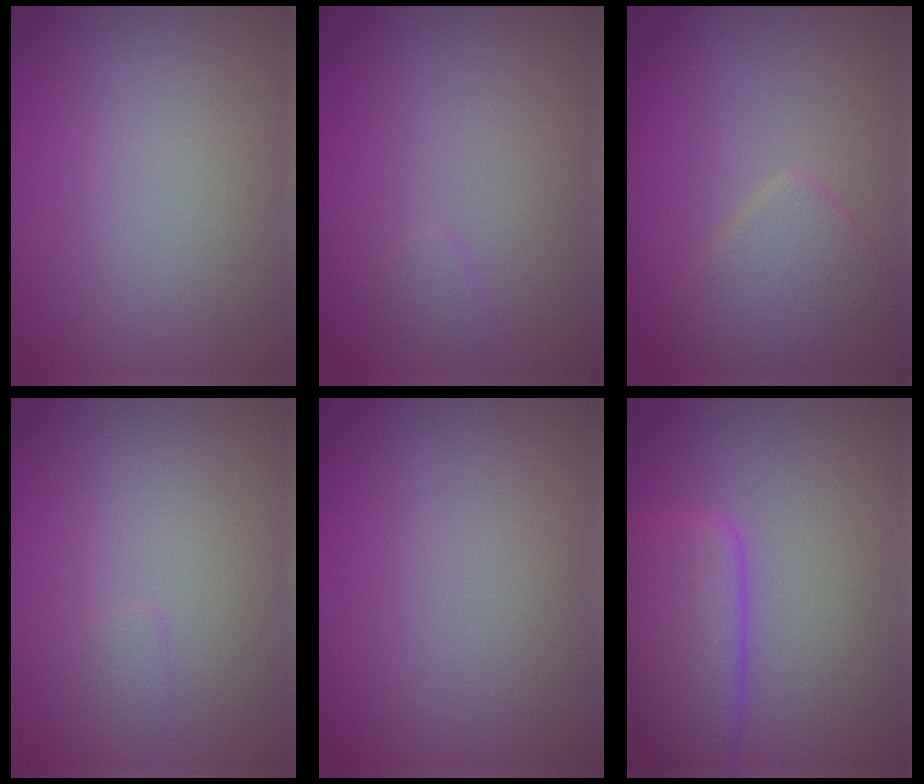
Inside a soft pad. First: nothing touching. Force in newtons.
{"total": 0.7, "press": 0.7, "slide": 0.1}
{"total": 3.4, "press": 3.4, "slide": 0.1}
{"total": 0.6, "press": 0.6, "slide": 0.1}
{"total": 0.0}
{"total": 6.3, "press": 6.3, "slide": 0.4}